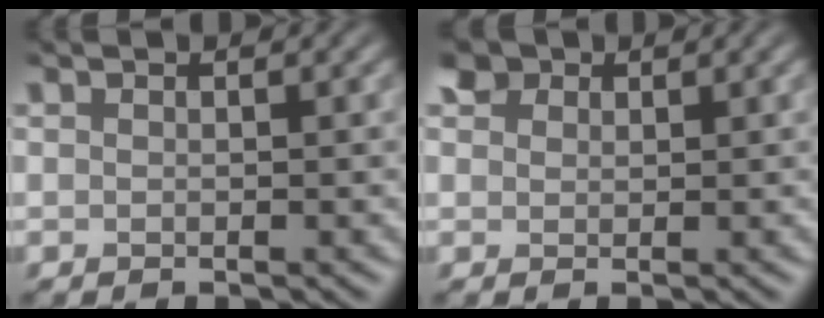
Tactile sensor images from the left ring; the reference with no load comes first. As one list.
[{"total": 2.2, "force": [1.3, 1.5, 0.8], "torque": [-0.025, -0.001, 0.025]}]